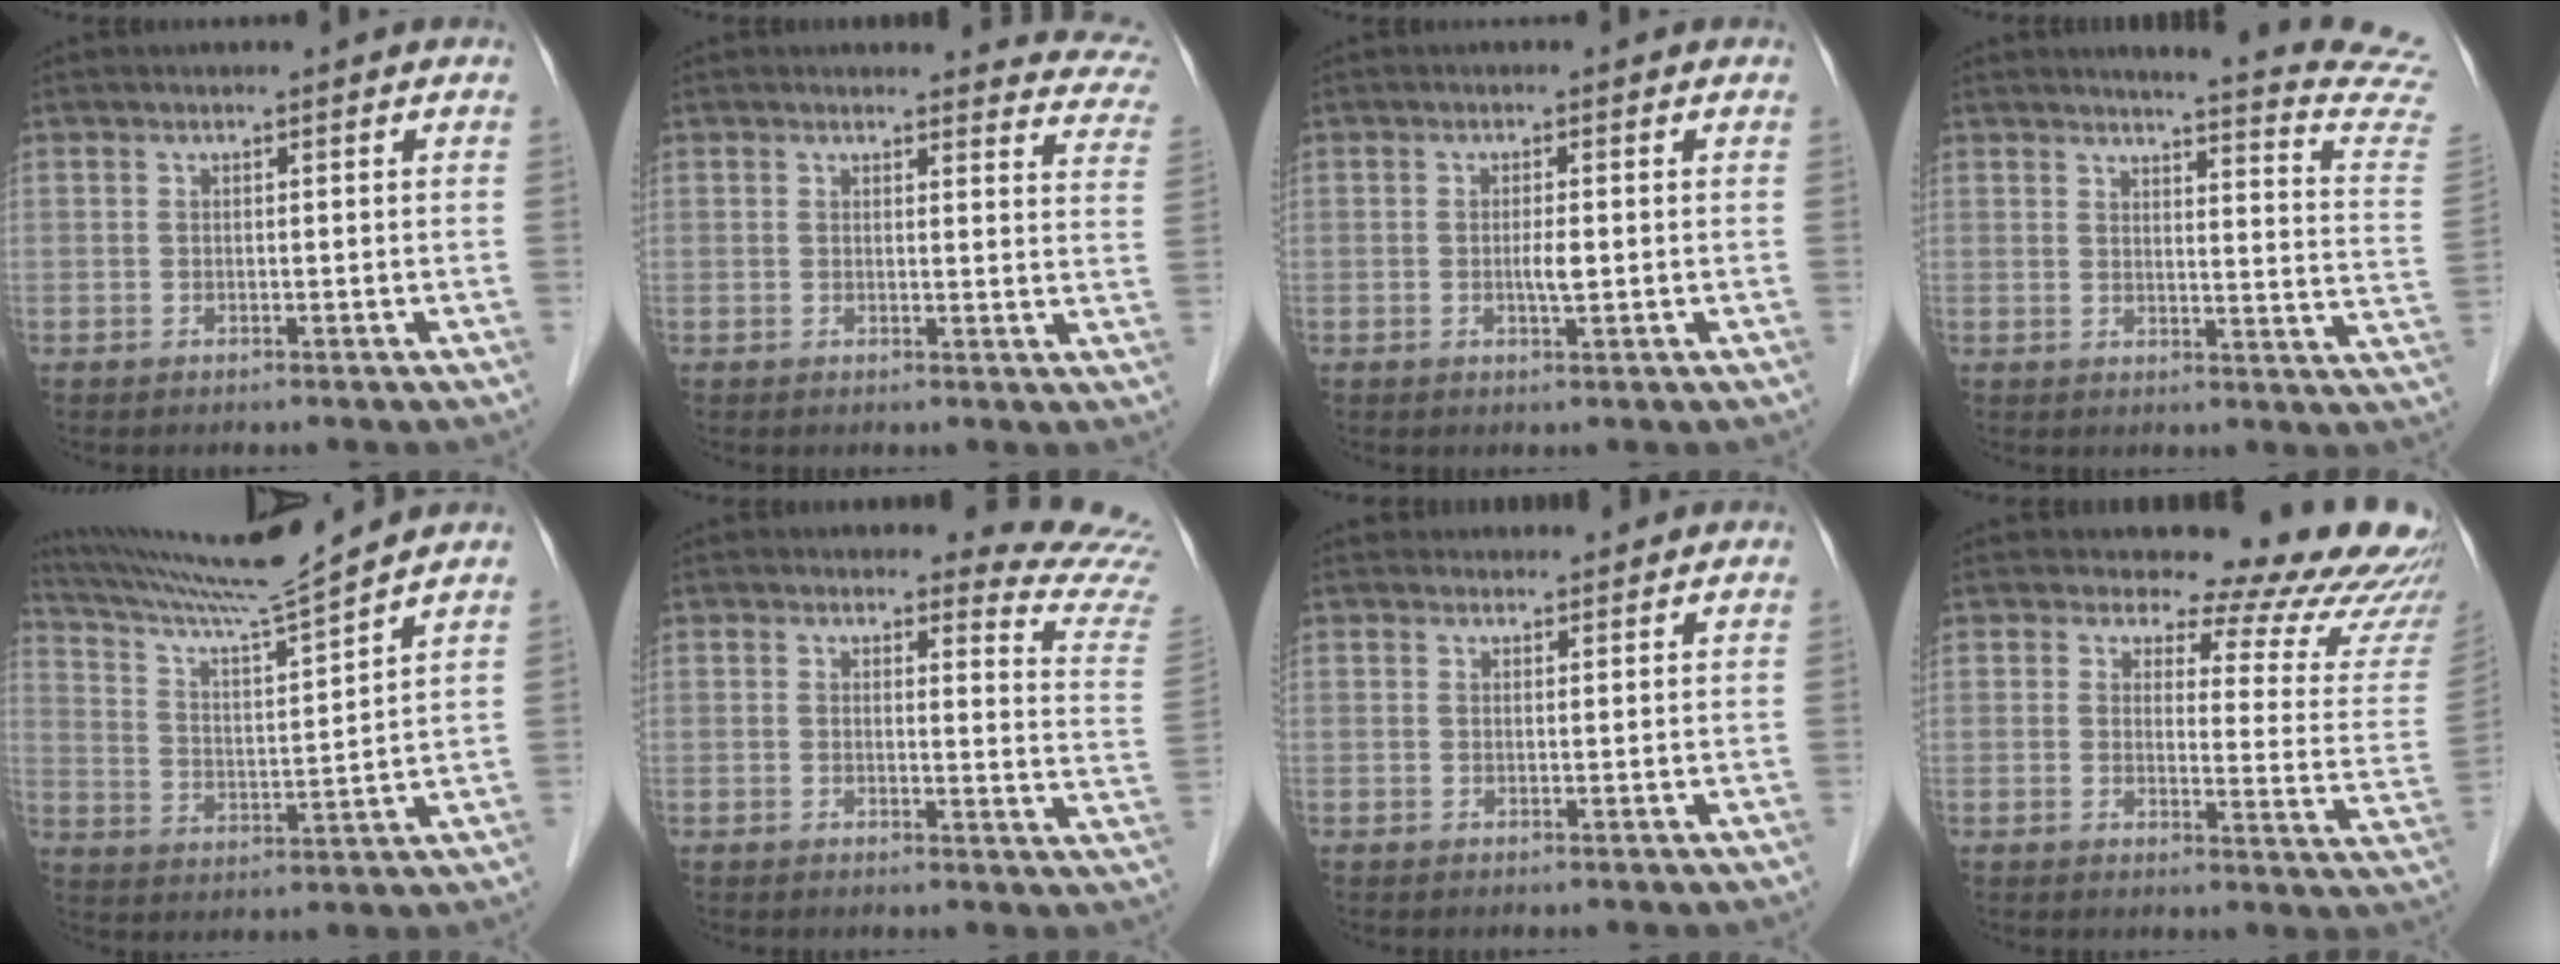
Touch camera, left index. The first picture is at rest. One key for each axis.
{"total": 8.9, "fx": 8.7, "fy": 2.0, "fz": 0.8, "tx": 0.032, "ty": -0.062, "tz": 0.051}
{"total": 1.9, "fx": -0.4, "fy": 0.3, "fz": 1.8, "tx": -0.034, "ty": -0.005, "tz": -0.006}
{"total": 17.4, "fx": 16.5, "fy": -0.4, "fz": 5.5, "tx": -0.060, "ty": -0.125, "tz": 0.158}
{"total": 13.2, "fx": 12.2, "fy": -2.5, "fz": 4.3, "tx": -0.085, "ty": -0.021, "tz": 0.212}
{"total": 9.1, "fx": 9.1, "fy": -0.2, "fz": 0.1, "tx": 0.013, "ty": -0.116, "tz": 0.066}
{"total": 3.7, "fx": 3.5, "fy": 1.4, "fz": 0.1, "tx": 0.005, "ty": 0.020, "tz": 0.043}
{"total": 16.2, "fx": 15.6, "fy": 2.6, "fz": 3.8, "tx": -0.022, "ty": -0.120, "tz": 0.145}